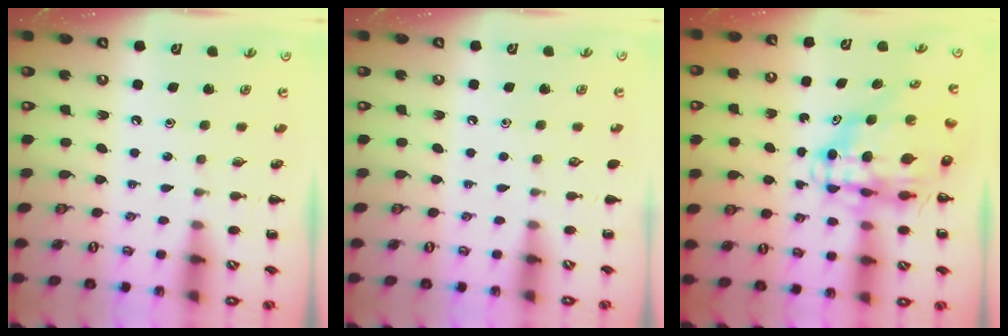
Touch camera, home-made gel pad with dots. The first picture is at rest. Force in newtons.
{"total": 0.0}
{"total": 10.8, "press": 10.3, "slide": 3.0}